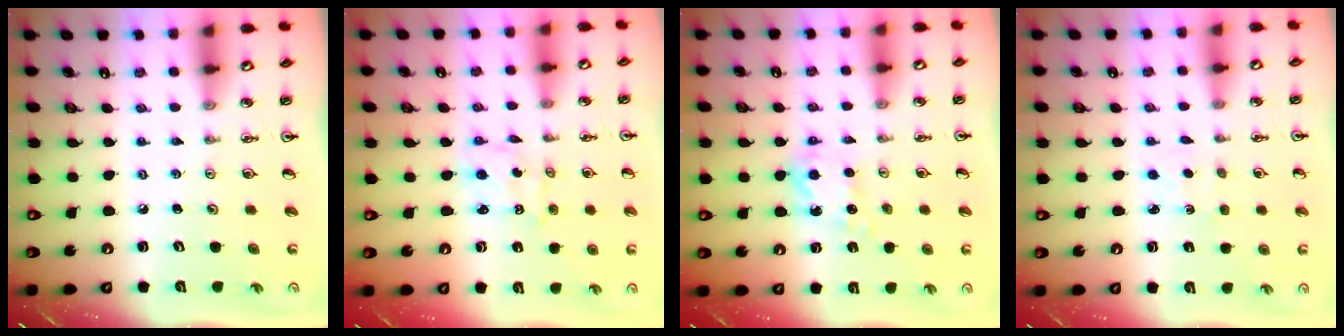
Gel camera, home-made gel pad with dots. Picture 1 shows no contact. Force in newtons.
{"total": 1.2, "press": 1.2, "slide": 0.1}
{"total": 7.4, "press": 7.4, "slide": 0.5}
{"total": 1.3, "press": 1.2, "slide": 0.3}